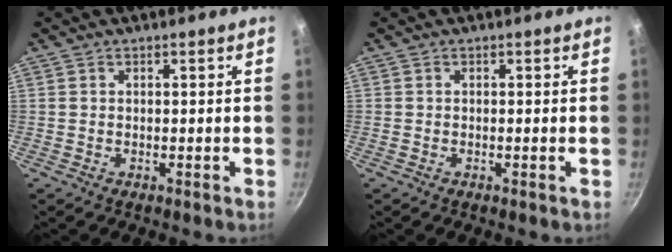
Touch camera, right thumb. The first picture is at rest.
{"total": 0.0}